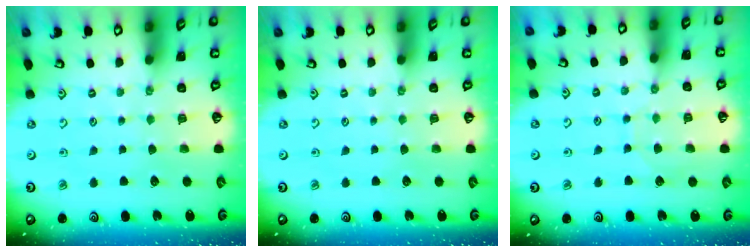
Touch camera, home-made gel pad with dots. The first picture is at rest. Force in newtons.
{"total": 0.0}
{"total": 5.1, "press": 5.0, "slide": 0.5}